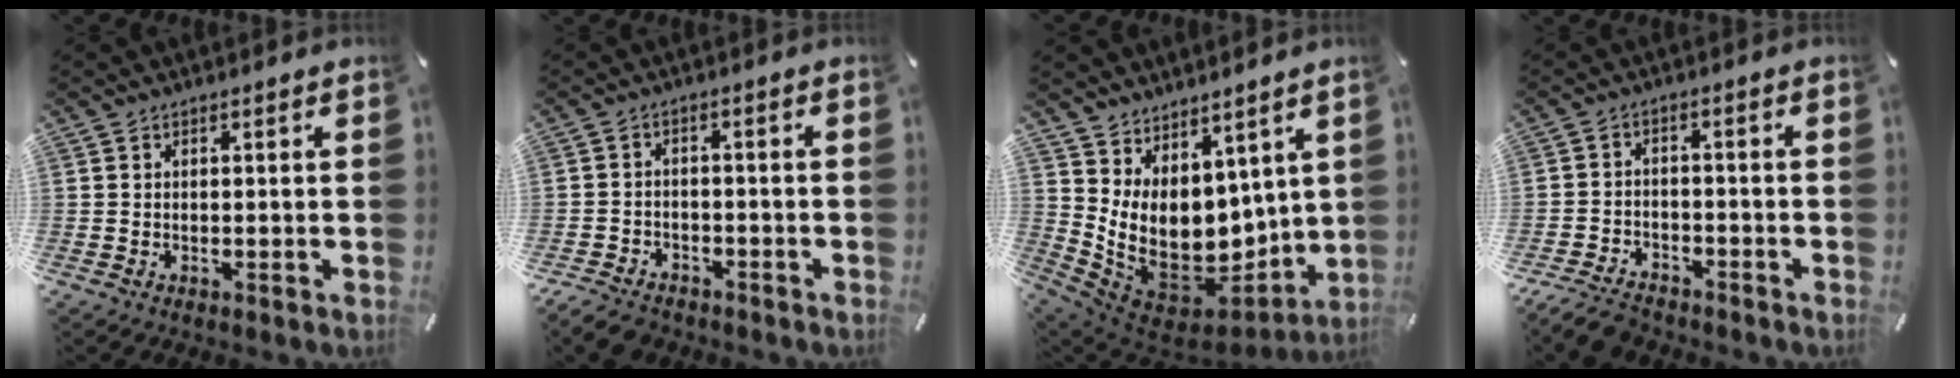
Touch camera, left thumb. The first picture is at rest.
{"total": 4.7, "force": [-4.0, 2.2, 1.2], "torque": [-0.027, 0.019, -0.079]}
{"total": 14.4, "force": [2.6, 10.5, 9.5], "torque": [-0.174, -0.064, 0.067]}
{"total": 5.5, "force": [-4.9, 2.1, 1.6], "torque": [-0.031, 0.023, -0.093]}